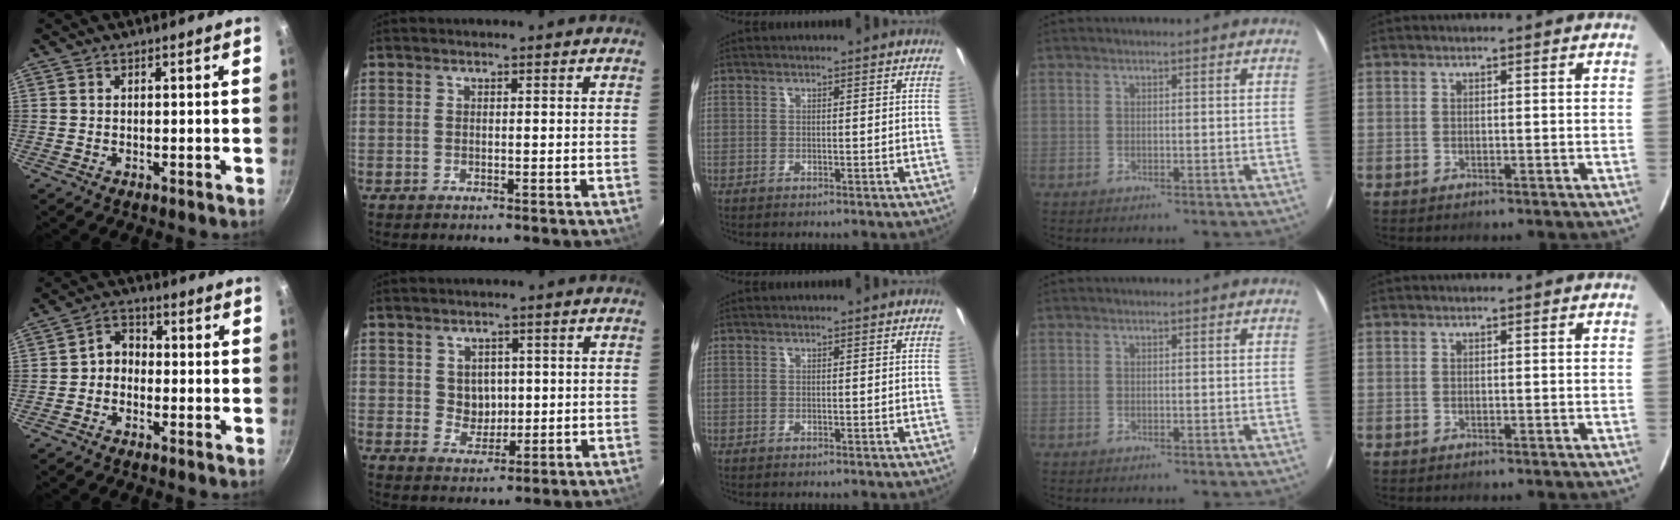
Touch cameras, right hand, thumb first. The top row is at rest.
{"thumb": {"total": 4.2, "force": [-1.1, 3.3, 2.2], "torque": [-0.019, 0.024, -0.032]}, "index": {"total": 4.2, "force": [0.7, 3.9, 1.4], "torque": [-0.021, 0.005, 0.021]}}